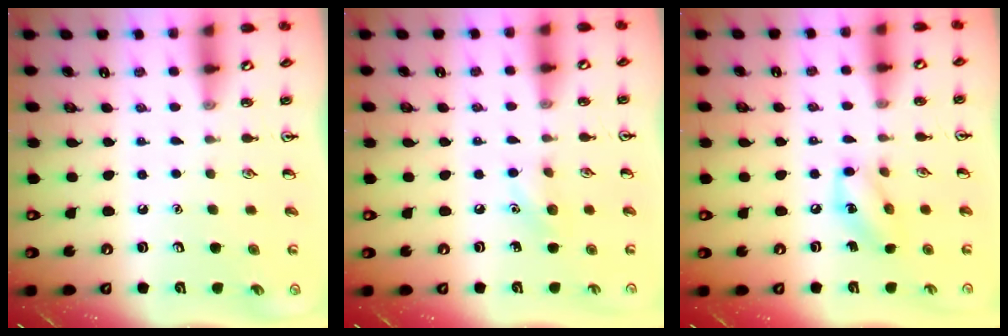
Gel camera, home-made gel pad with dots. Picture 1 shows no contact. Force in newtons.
{"total": 6.9, "press": 6.5, "slide": 2.2}
{"total": 8.5, "press": 8.5, "slide": 0.7}